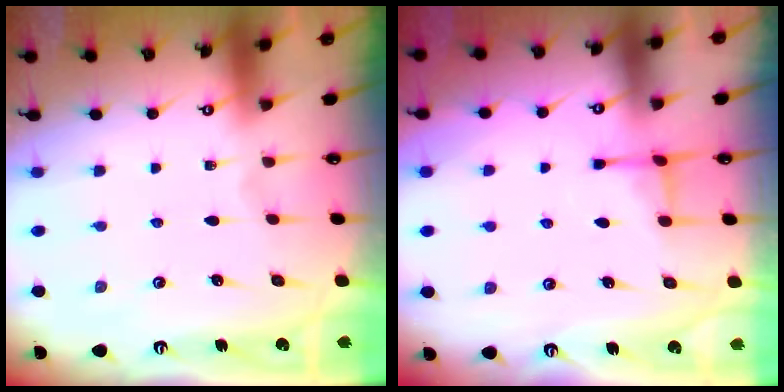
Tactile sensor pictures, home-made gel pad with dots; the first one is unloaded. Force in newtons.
{"total": 3.0, "press": 3.0, "slide": 0.7}